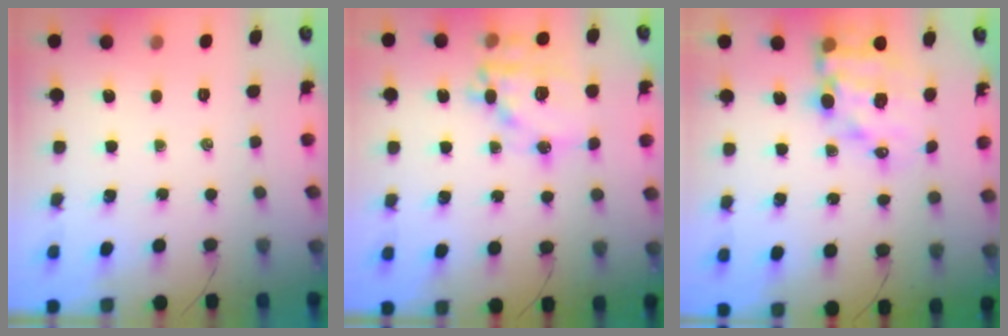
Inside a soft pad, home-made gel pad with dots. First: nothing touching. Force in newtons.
{"total": 17.6, "press": 17.2, "slide": 3.4}
{"total": 12.2, "press": 11.8, "slide": 3.0}